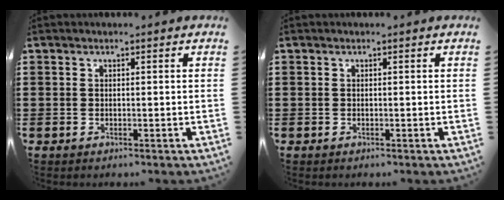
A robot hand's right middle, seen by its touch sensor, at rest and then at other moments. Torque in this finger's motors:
{"motor_torque": [-0.36, 0.23, -0.05, -0.01]}